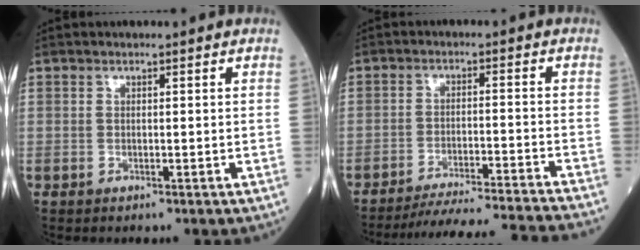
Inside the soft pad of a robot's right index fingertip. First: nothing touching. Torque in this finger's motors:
{"motor_torque": [-1.12, -1.01, -0.02, -0.02]}